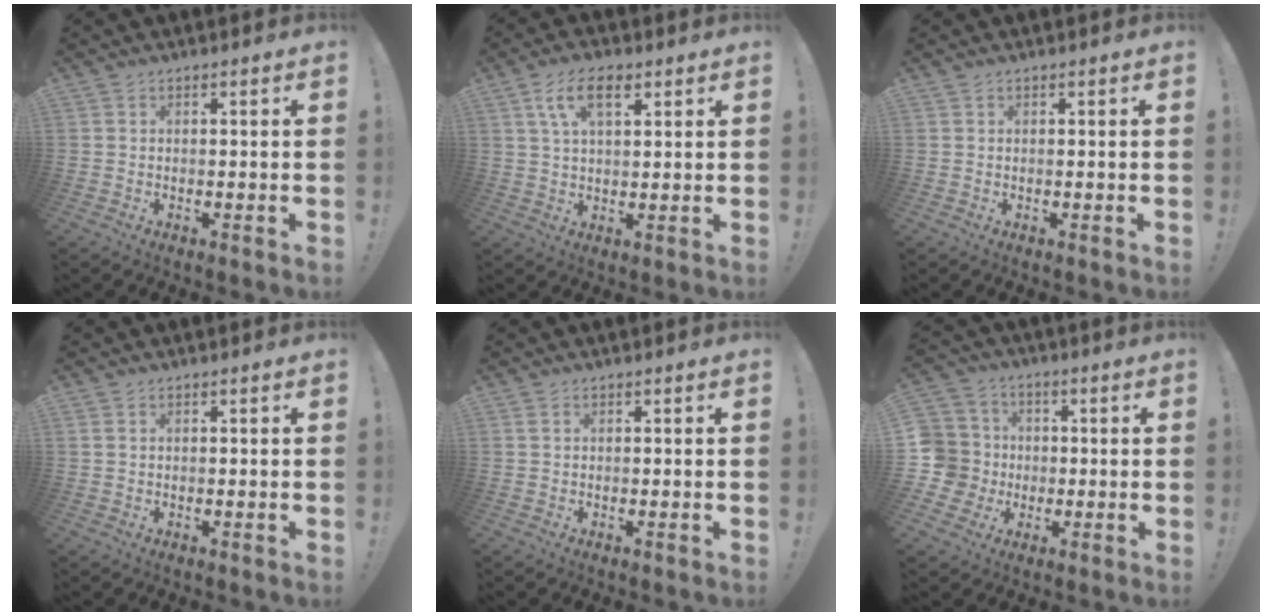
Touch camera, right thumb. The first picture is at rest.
{"total": 8.7, "force": [4.0, 4.1, 6.5], "torque": [-0.112, 0.002, 0.072]}
{"total": 0.0}
{"total": 0.8, "force": [0.5, 0.5, 0.5], "torque": [-0.016, 0.004, 0.010]}
{"total": 0.5, "force": [0.2, 0.2, 0.4], "torque": [-0.009, 0.001, 0.004]}
{"total": 11.2, "force": [-0.7, 10.6, 3.6], "torque": [-0.069, 0.009, -0.004]}